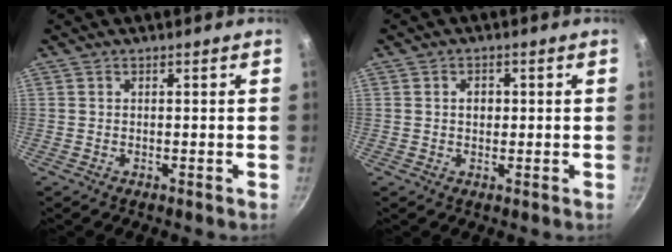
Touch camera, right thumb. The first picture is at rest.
{"total": 2.6, "force": [0.3, 2.0, 1.6], "torque": [-0.013, 0.003, 0.003]}